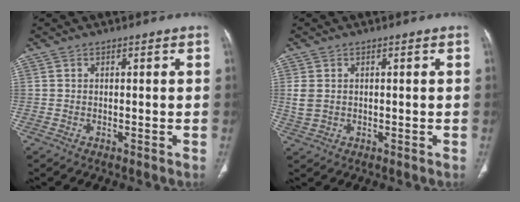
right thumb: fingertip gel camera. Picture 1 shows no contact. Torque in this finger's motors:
{"motor_torque": [-0.28, -0.38, 0.30, -0.12, 0.02]}